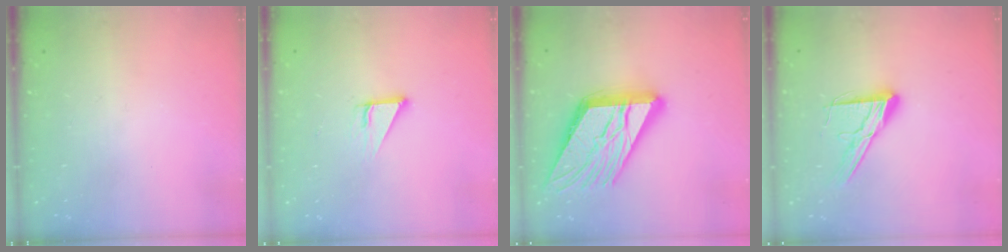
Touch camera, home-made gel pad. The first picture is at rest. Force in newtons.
{"total": 3.3, "press": 3.3, "slide": 0.2}
{"total": 21.6, "press": 21.4, "slide": 2.5}
{"total": 12.3, "press": 12.3, "slide": 1.0}